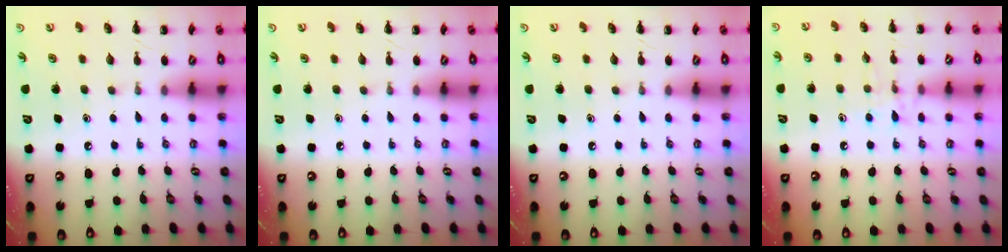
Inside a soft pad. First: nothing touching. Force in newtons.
{"total": 0.0}
{"total": 0.0}
{"total": 8.0, "press": 7.9, "slide": 1.4}